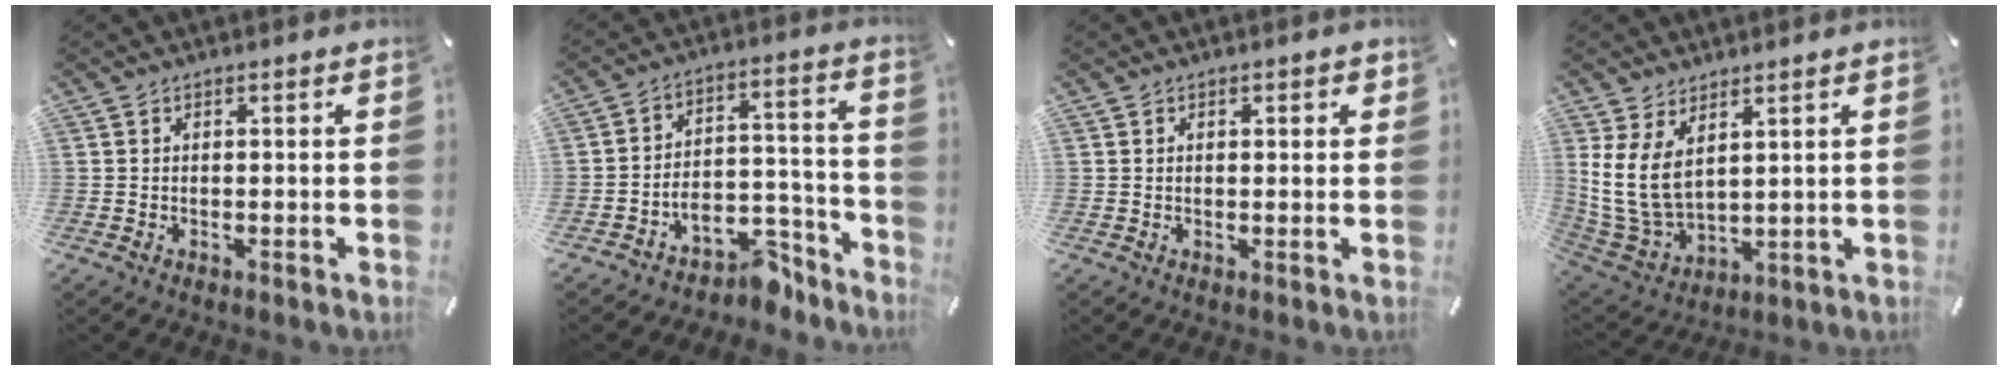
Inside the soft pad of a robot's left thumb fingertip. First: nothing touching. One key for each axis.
{"total": 9.7, "fx": -6.5, "fy": 6.2, "fz": 3.6, "tx": -0.024, "ty": 0.032, "tz": -0.109}
{"total": 1.0, "fx": 0.3, "fy": 0.7, "fz": 0.7, "tx": -0.005, "ty": 0.002, "tz": 0.002}
{"total": 10.4, "fx": 4.3, "fy": 6.4, "fz": 7.0, "tx": -0.179, "ty": -0.023, "tz": 0.081}